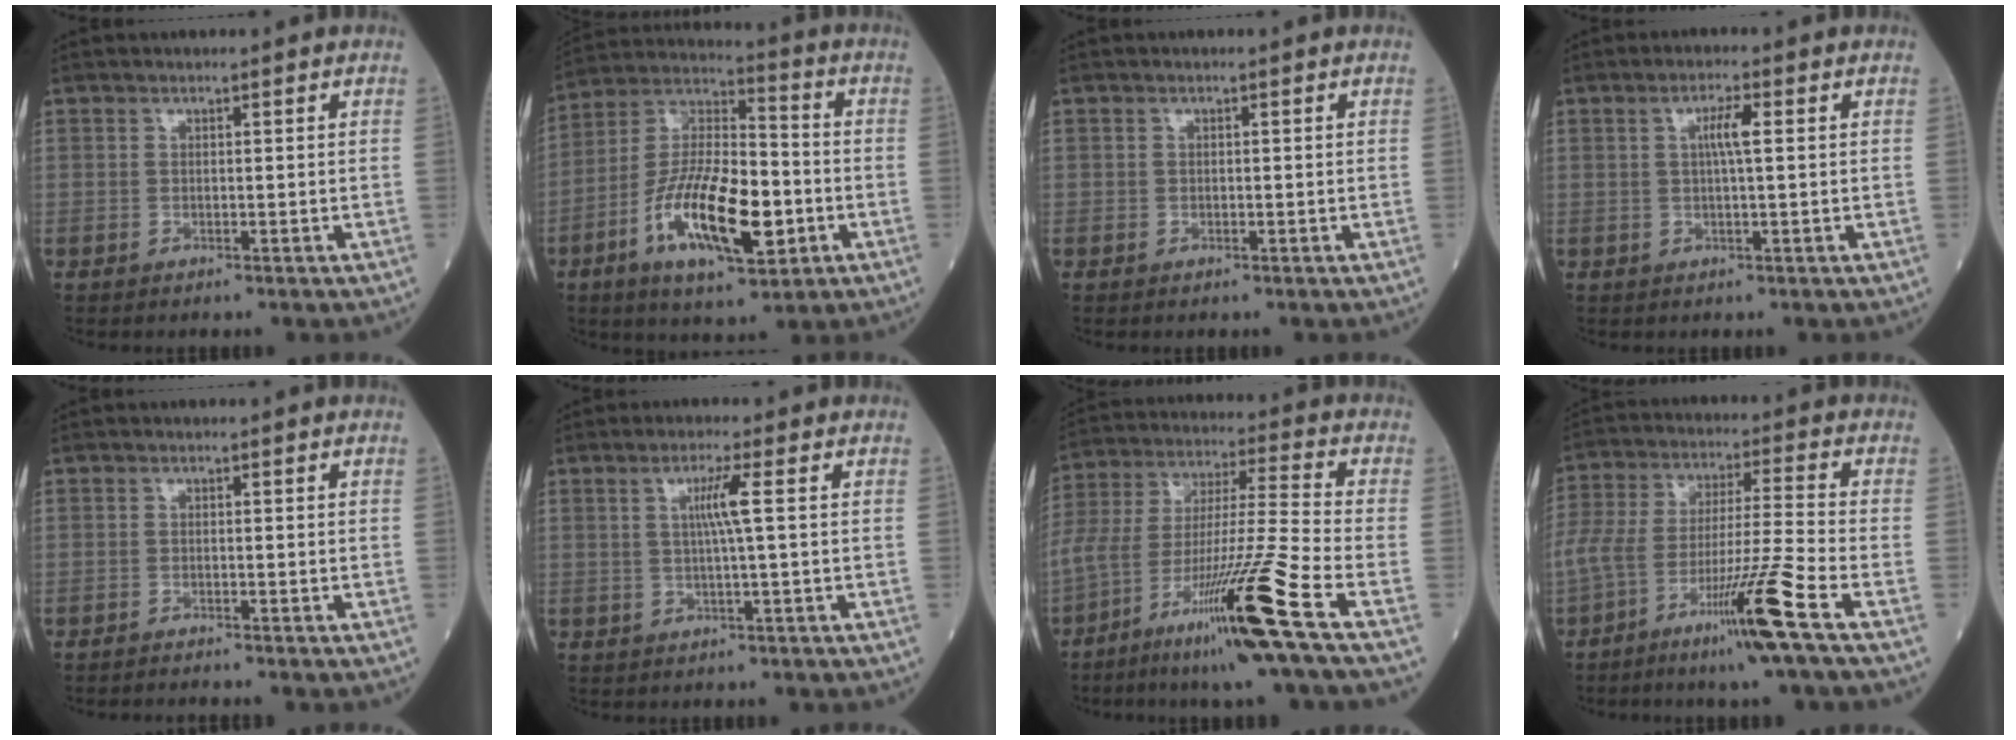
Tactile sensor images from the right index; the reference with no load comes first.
{"total": 16.9, "force": [-5.2, 5.5, 15.2], "torque": [-0.297, -0.001, -0.086]}
{"total": 0.0}
{"total": 3.2, "force": [0.6, 0.1, 3.1], "torque": [-0.058, 0.003, 0.010]}
{"total": 2.1, "force": [-2.0, -0.3, 0.6], "torque": [-0.008, -0.001, -0.028]}
{"total": 3.7, "force": [0.6, -0.9, 3.5], "torque": [-0.069, 0.000, 0.011]}
{"total": 20.6, "force": [-11.6, -1.5, 16.9], "torque": [-0.328, -0.040, -0.211]}
{"total": 13.7, "force": [-7.7, -1.6, 11.2], "torque": [-0.230, -0.019, -0.140]}